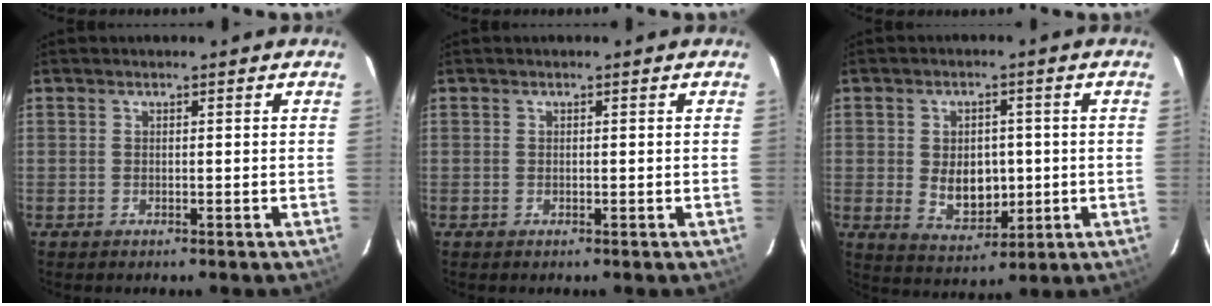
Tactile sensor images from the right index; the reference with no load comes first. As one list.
[{"total": 0.0}, {"total": 8.3, "force": [-0.4, 5.8, 6.0], "torque": [-0.112, -0.004, 0.011]}]